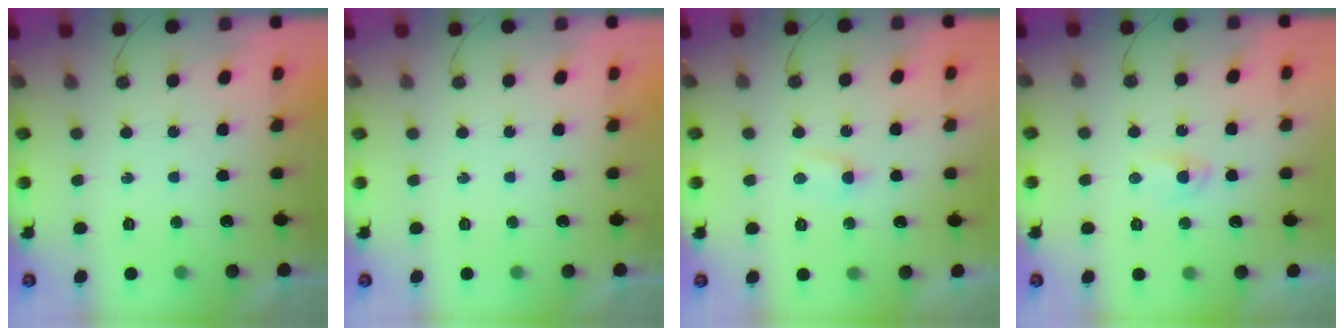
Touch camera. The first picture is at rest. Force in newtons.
{"total": 0.0}
{"total": 3.0, "press": 3.0, "slide": 0.3}
{"total": 3.7, "press": 3.7, "slide": 0.6}